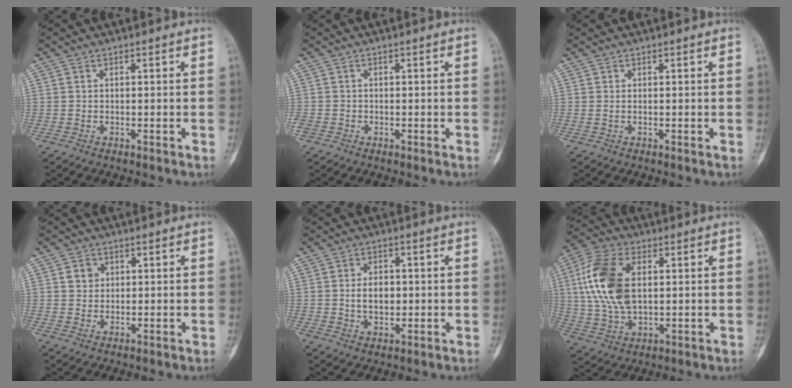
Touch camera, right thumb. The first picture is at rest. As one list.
[{"total": 1.4, "force": [-0.6, 1.2, 0.3], "torque": [-0.001, 0.004, -0.013]}, {"total": 0.0}, {"total": 2.8, "force": [0.9, 2.4, 0.9], "torque": [-0.003, -0.003, 0.014]}, {"total": 5.2, "force": [0.0, 3.5, 3.8], "torque": [-0.046, 0.000, 0.002]}, {"total": 15.4, "force": [2.7, 8.7, 12.4], "torque": [-0.257, 0.005, 0.051]}]